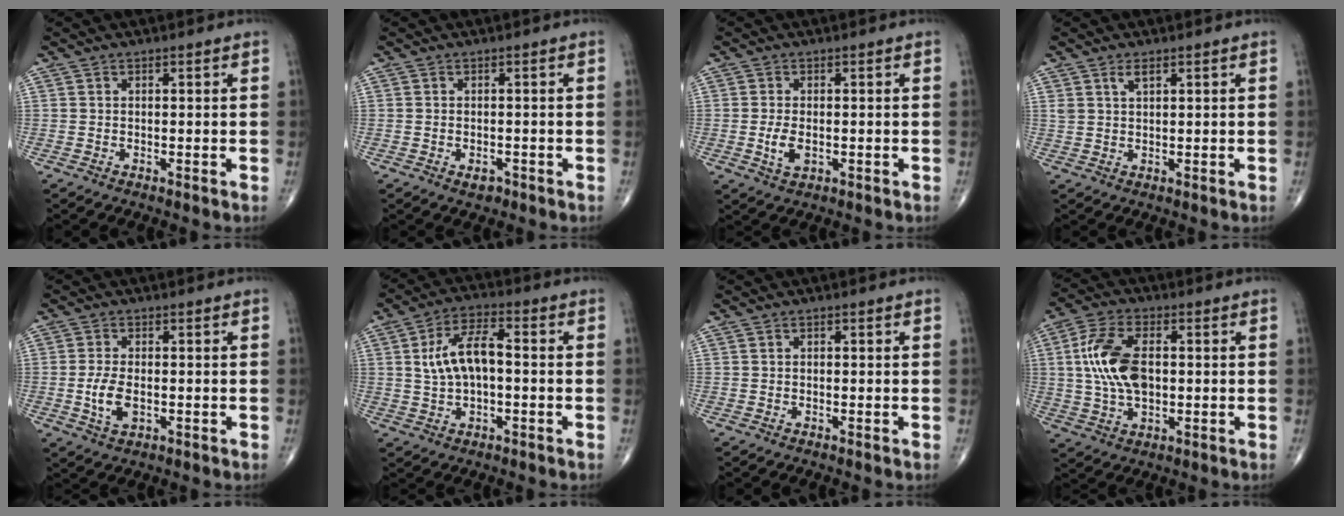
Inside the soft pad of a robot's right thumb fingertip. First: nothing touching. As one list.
[{"total": 1.6, "force": [-0.8, 1.0, 1.0], "torque": [-0.010, 0.002, -0.009]}, {"total": 3.6, "force": [-0.5, 2.0, 3.0], "torque": [-0.059, -0.005, -0.006]}, {"total": 2.2, "force": [1.3, 0.8, 1.5], "torque": [-0.030, -0.003, 0.030]}, {"total": 5.2, "force": [-0.8, 2.7, 4.3], "torque": [-0.088, -0.005, -0.013]}, {"total": 9.5, "force": [0.5, 4.6, 8.3], "torque": [-0.155, 0.022, 0.007]}, {"total": 0.0}, {"total": 12.3, "force": [0.9, 6.9, 10.2], "torque": [-0.202, 0.009, 0.016]}]